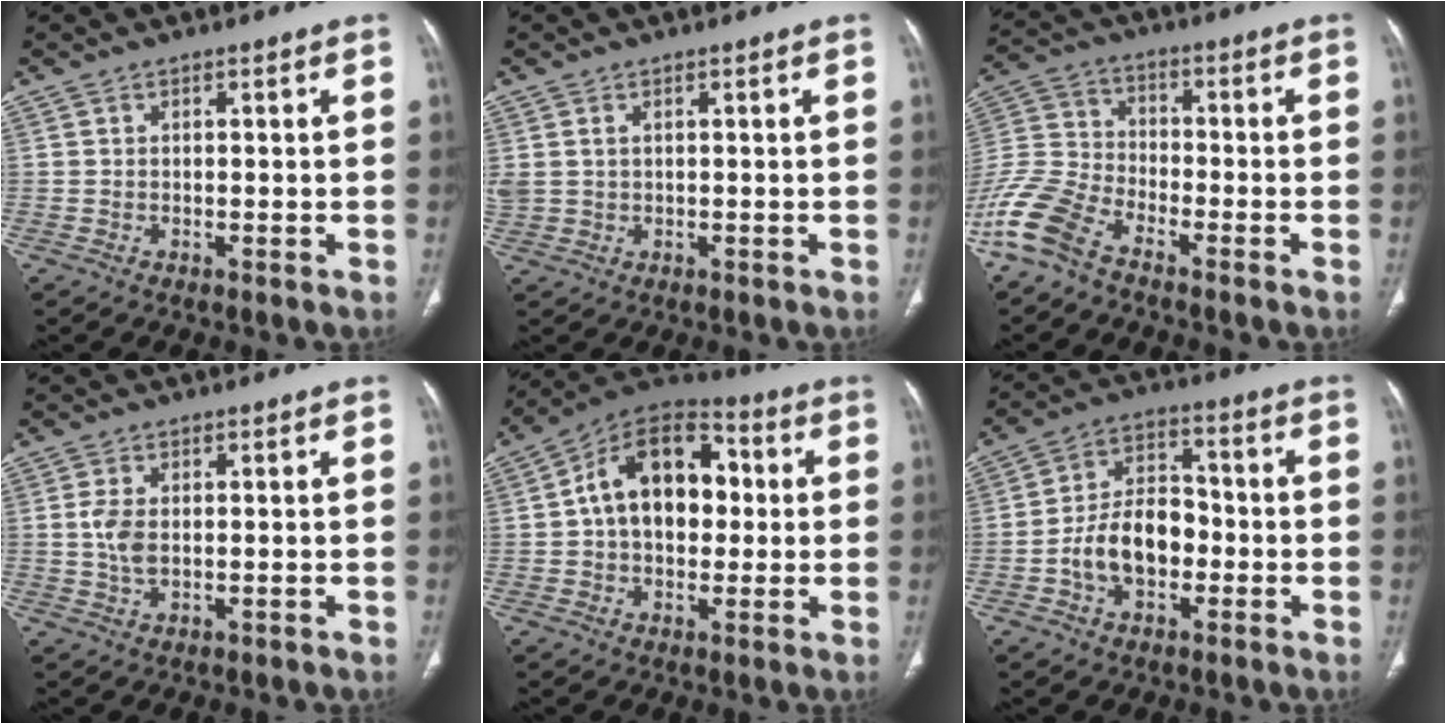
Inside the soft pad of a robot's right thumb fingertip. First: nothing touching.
{"total": 3.3, "force": [0.7, 2.4, 2.2], "torque": [-0.065, 0.009, 0.019]}
{"total": 11.3, "force": [-8.2, 5.0, 6.0], "torque": [-0.135, 0.034, -0.173]}
{"total": 3.9, "force": [0.0, 2.1, 3.3], "torque": [-0.072, 0.000, -0.001]}
{"total": 16.8, "force": [1.7, 11.1, 12.5], "torque": [-0.161, 0.035, 0.017]}
{"total": 11.6, "force": [-3.0, 7.7, 8.2], "torque": [-0.124, 0.040, -0.057]}